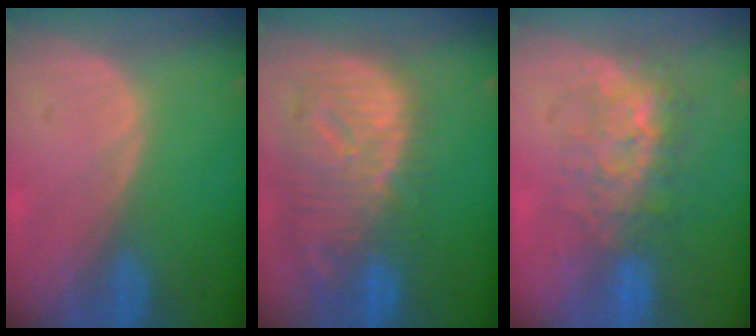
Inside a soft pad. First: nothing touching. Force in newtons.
{"total": 12.5, "press": 10.8, "slide": 6.4}
{"total": 8.0, "press": 7.6, "slide": 2.5}